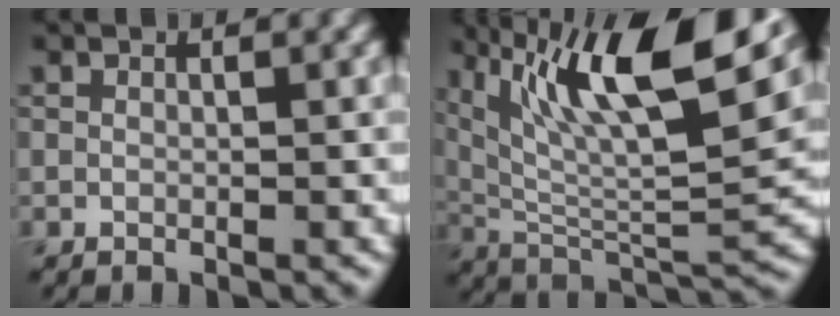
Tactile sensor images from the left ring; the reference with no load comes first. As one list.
[{"total": 13.7, "force": [6.9, 4.1, 11.1], "torque": [-0.189, 0.005, 0.123]}]